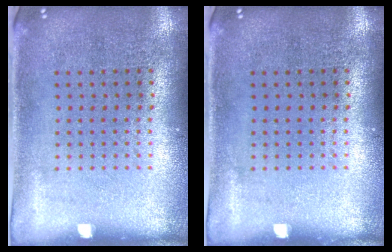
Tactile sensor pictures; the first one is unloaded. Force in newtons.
{"total": 0.0}